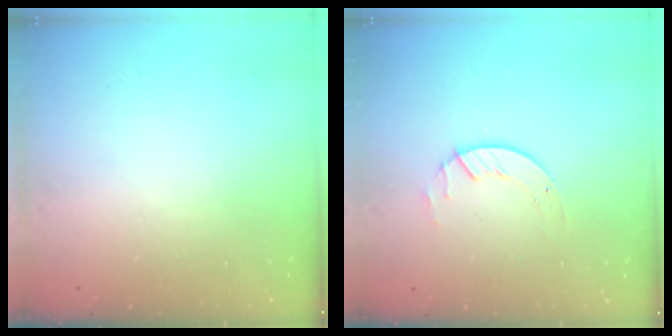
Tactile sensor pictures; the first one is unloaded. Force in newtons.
{"total": 2.6, "press": 2.6, "slide": 0.3}